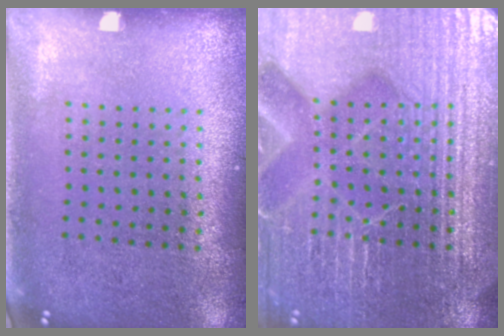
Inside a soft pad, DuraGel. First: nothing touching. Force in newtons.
{"total": 7.1, "press": 7.1, "slide": 0.9}